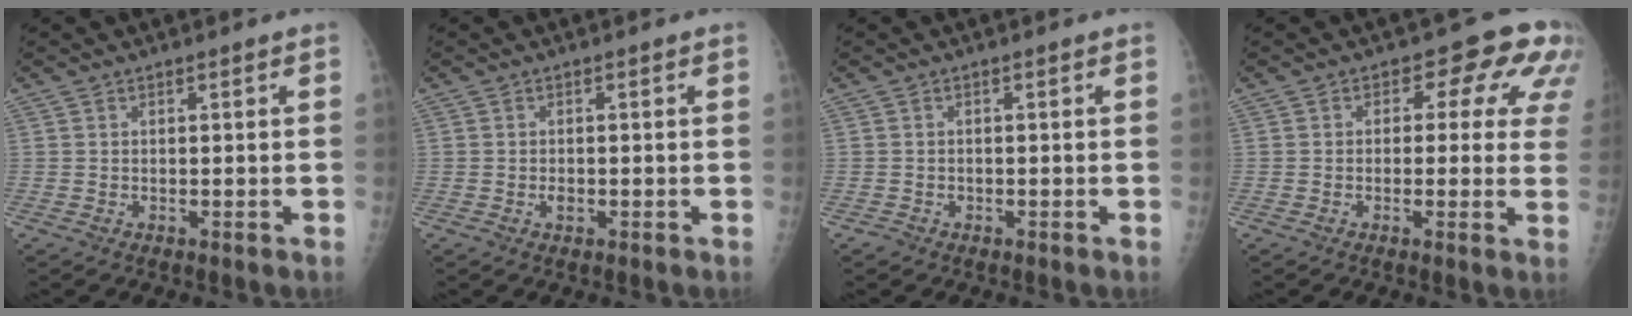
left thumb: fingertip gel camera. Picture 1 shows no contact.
{"total": 1.3, "force": [-0.5, 0.9, 0.8], "torque": [-0.007, 0.002, -0.007]}
{"total": 1.1, "force": [-0.8, 0.8, 0.0], "torque": [0.007, 0.004, -0.016]}
{"total": 9.5, "force": [3.3, 5.5, 7.0], "torque": [-0.027, 0.000, 0.021]}